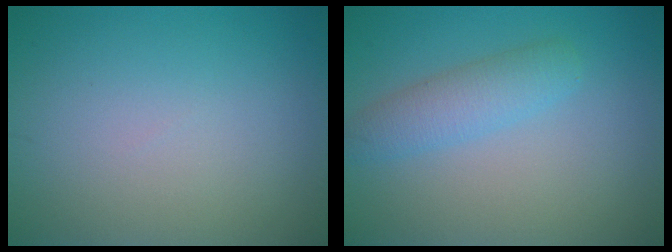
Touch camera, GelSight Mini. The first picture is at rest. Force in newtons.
{"total": 3.0, "press": 3.0, "slide": 0.1}